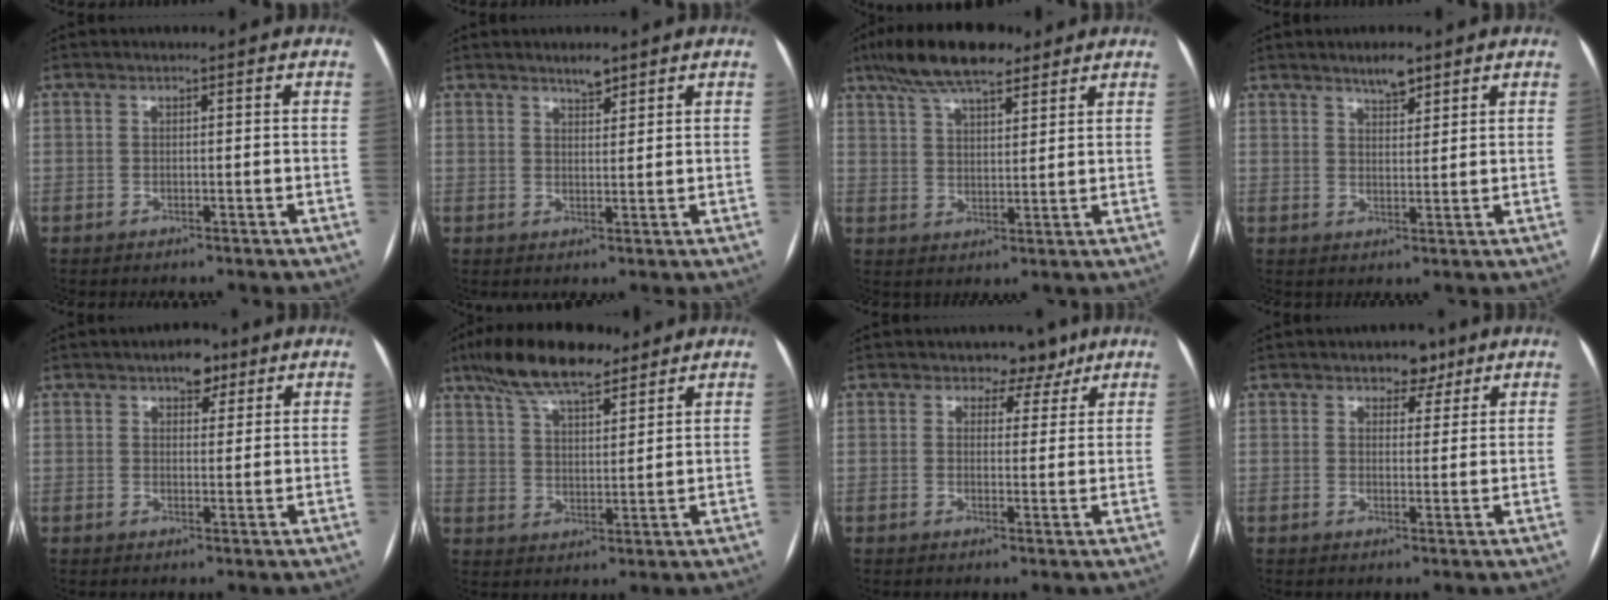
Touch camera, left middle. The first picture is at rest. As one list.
[{"total": 2.4, "force": [2.0, 0.6, 1.1], "torque": [-0.020, 0.000, 0.034]}, {"total": 11.9, "force": [8.8, 3.6, 7.1], "torque": [-0.135, 0.029, 0.154]}, {"total": 3.5, "force": [2.8, 1.0, 2.0], "torque": [-0.033, 0.000, 0.045]}, {"total": 4.1, "force": [2.7, 2.2, 2.3], "torque": [-0.029, 0.009, 0.038]}, {"total": 12.9, "force": [9.7, 3.9, 7.7], "torque": [-0.146, 0.026, 0.170]}, {"total": 4.4, "force": [3.0, 2.9, 1.1], "torque": [-0.001, 0.000, 0.036]}, {"total": 4.0, "force": [2.7, 2.4, 1.7], "torque": [-0.013, 0.005, 0.037]}]